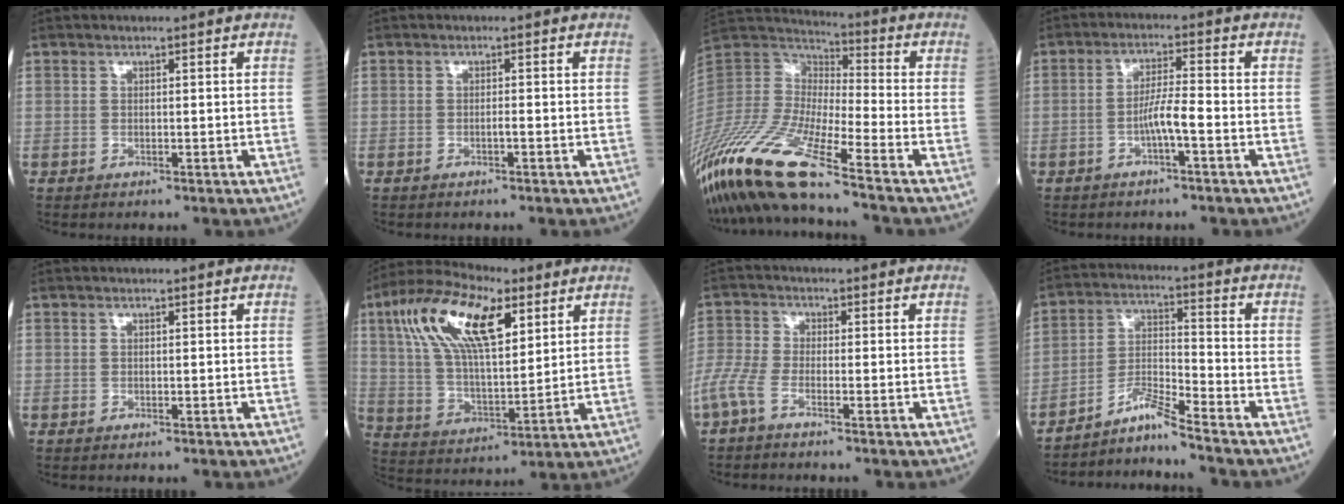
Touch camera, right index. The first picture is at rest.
{"total": 0.6, "force": [-0.3, 0.0, 0.5], "torque": [-0.008, 0.001, -0.006]}
{"total": 18.3, "force": [-13.5, 1.0, 12.2], "torque": [-0.277, -0.028, -0.264]}
{"total": 4.2, "force": [-1.7, 0.0, 3.8], "torque": [-0.073, 0.006, -0.032]}
{"total": 0.0}
{"total": 16.8, "force": [7.5, 6.1, 13.8], "torque": [-0.274, 0.026, 0.137]}
{"total": 4.2, "force": [-2.8, 0.8, 3.0], "torque": [-0.086, -0.001, -0.065]}
{"total": 6.0, "force": [-5.4, -1.2, 2.2], "torque": [-0.050, -0.012, -0.100]}